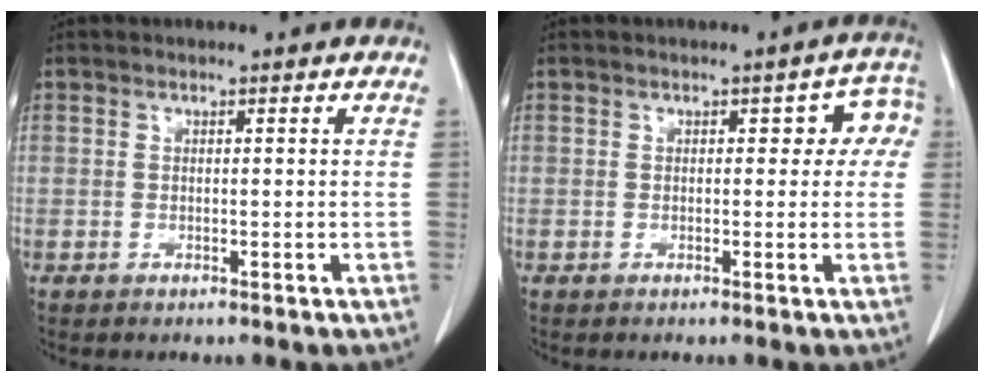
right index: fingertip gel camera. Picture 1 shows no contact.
{"total": 4.5, "force": [0.8, 2.6, 3.6], "torque": [-0.023, 0.027, 0.004]}